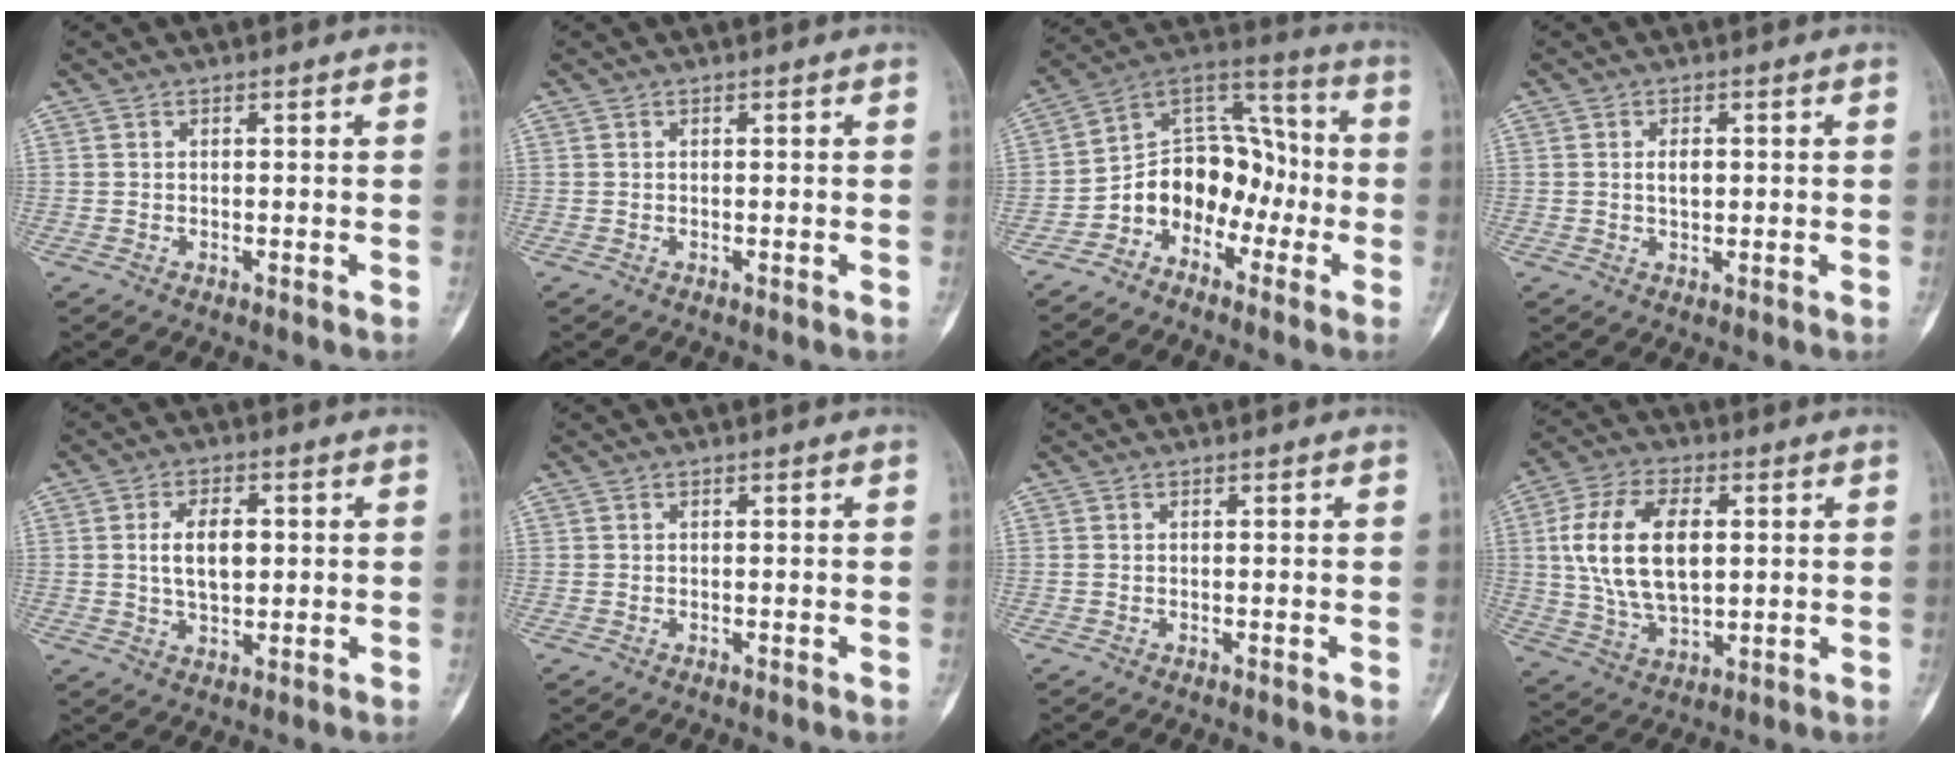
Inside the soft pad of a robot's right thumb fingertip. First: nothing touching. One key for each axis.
{"total": 0.0}
{"total": 13.6, "fx": -5.0, "fy": 10.3, "fz": 7.3, "tx": -0.075, "ty": 0.090, "tz": -0.098}
{"total": 2.6, "fx": 0.3, "fy": 1.4, "fz": 2.1, "tx": -0.030, "ty": 0.001, "tz": 0.005}
{"total": 7.4, "fx": 1.0, "fy": 4.2, "fz": 6.1, "tx": -0.096, "ty": -0.001, "tz": 0.017}
{"total": 0.0}
{"total": 0.0}
{"total": 16.6, "fx": 2.6, "fy": 9.4, "fz": 13.4, "tx": -0.247, "ty": 0.002, "tz": 0.051}